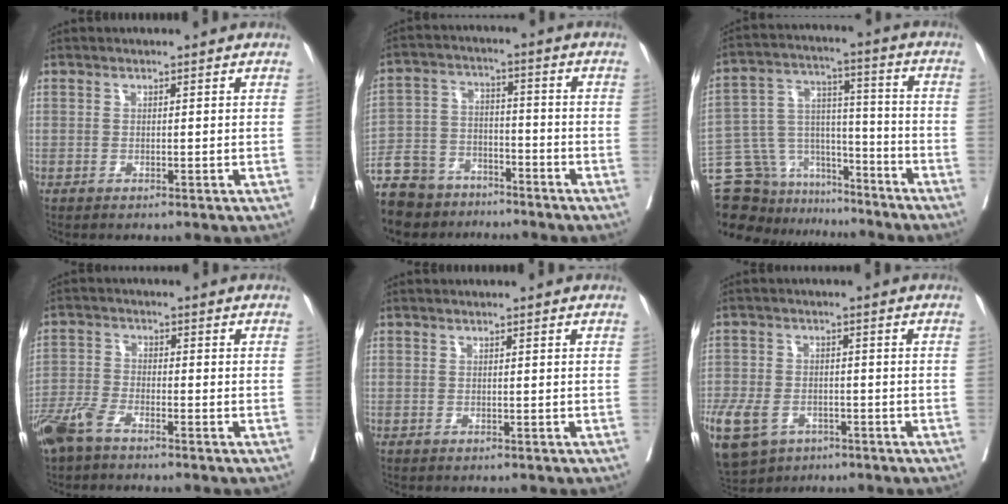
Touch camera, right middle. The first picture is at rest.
{"total": 14.8, "force": [-11.8, 7.5, 4.8], "torque": [-0.106, 0.017, -0.196]}
{"total": 18.8, "force": [-16.9, 7.2, 4.0], "torque": [-0.094, 0.051, -0.269]}
{"total": 6.0, "force": [-4.6, 1.6, 3.5], "torque": [-0.085, -0.009, -0.095]}
{"total": 0.0}
{"total": 19.3, "force": [-9.8, 13.8, 9.4], "torque": [-0.307, -0.026, -0.155]}